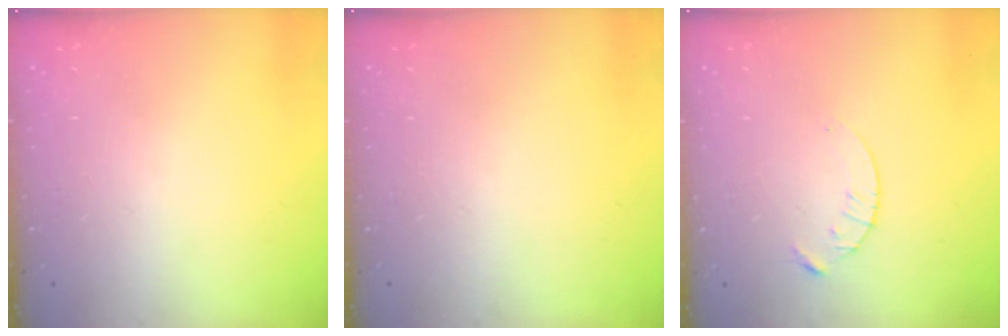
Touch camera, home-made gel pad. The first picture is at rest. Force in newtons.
{"total": 0.0}
{"total": 4.3, "press": 4.2, "slide": 0.5}